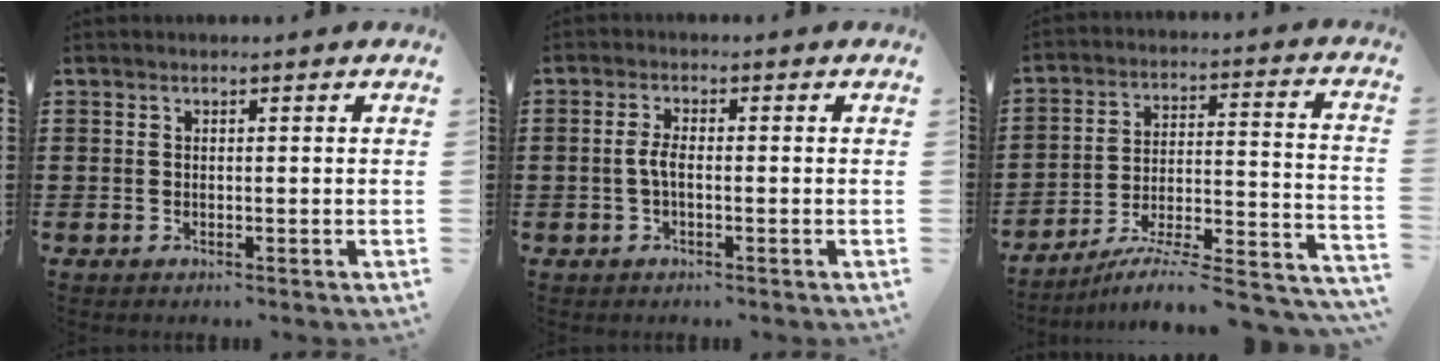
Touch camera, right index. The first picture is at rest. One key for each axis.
{"total": 2.4, "fx": -0.6, "fy": 0.7, "fz": 2.2, "tx": -0.054, "ty": -0.004, "tz": -0.018}
{"total": 6.6, "fx": -5.8, "fy": -0.2, "fz": 3.1, "tx": -0.044, "ty": -0.013, "tz": -0.119}